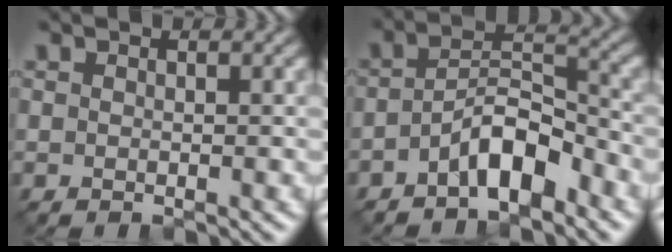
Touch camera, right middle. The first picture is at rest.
{"total": 5.1, "force": [-2.9, 2.0, 3.8], "torque": [-0.062, 0.014, -0.052]}